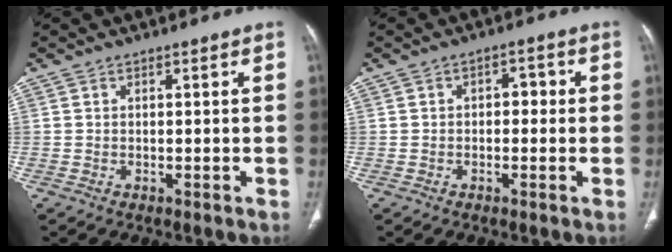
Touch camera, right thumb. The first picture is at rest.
{"total": 3.0, "force": [0.0, 2.0, 2.2], "torque": [-0.014, 0.012, -0.008]}